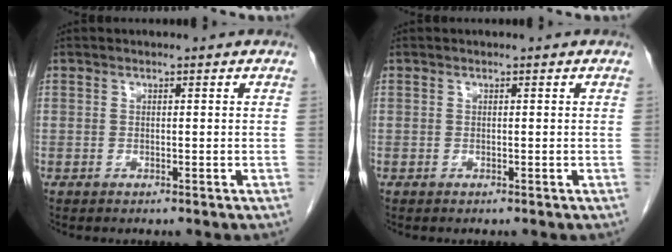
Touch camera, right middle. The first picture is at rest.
{"total": 0.0}